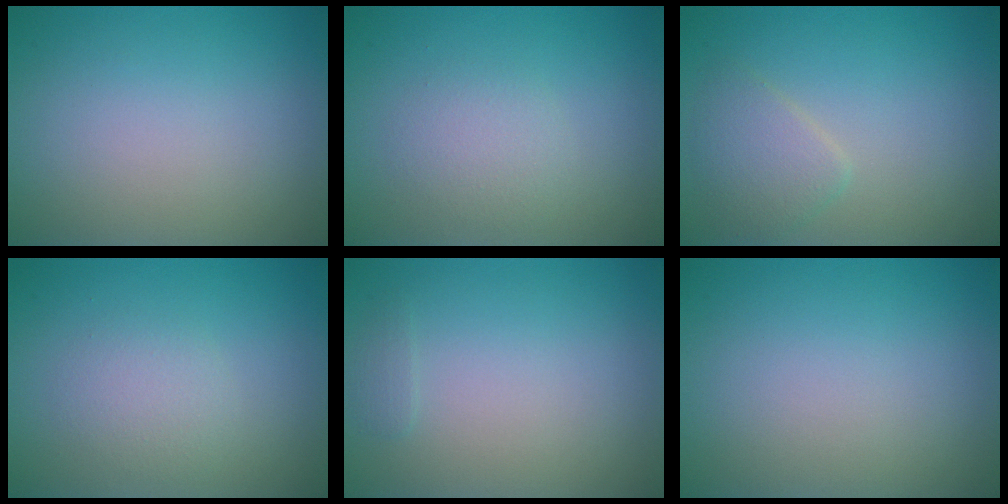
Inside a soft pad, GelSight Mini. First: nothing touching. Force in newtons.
{"total": 2.0, "press": 2.0, "slide": 0.2}
{"total": 2.4, "press": 2.4, "slide": 0.1}
{"total": 2.0, "press": 2.0, "slide": 0.2}
{"total": 0.7, "press": 0.7, "slide": 0.1}
{"total": 0.0}